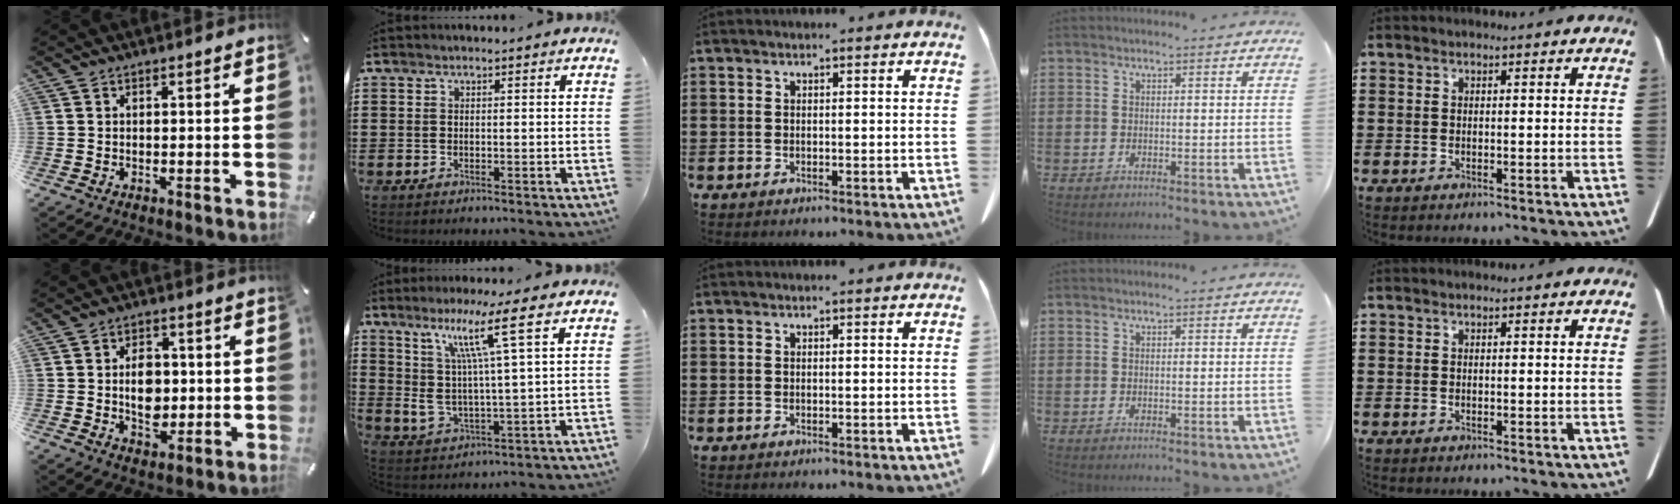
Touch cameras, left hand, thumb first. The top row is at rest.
{"thumb": {"total": 7.7, "force": [0.0, 5.8, 5.1], "torque": [-0.066, -0.004, -0.005]}, "index": {"total": 11.3, "force": [5.9, 0.3, 9.7], "torque": [-0.200, -0.008, 0.093]}}